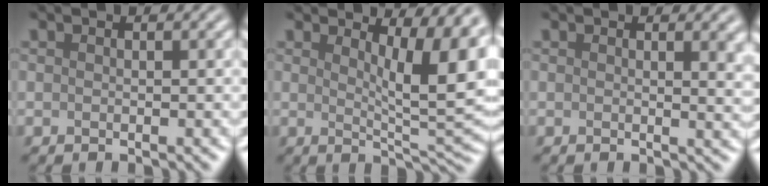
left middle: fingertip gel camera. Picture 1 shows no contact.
{"total": 7.2, "force": [2.8, 2.2, 6.2], "torque": [-0.087, -0.007, 0.048]}
{"total": 2.7, "force": [1.0, 1.1, 2.2], "torque": [-0.018, -0.001, 0.014]}